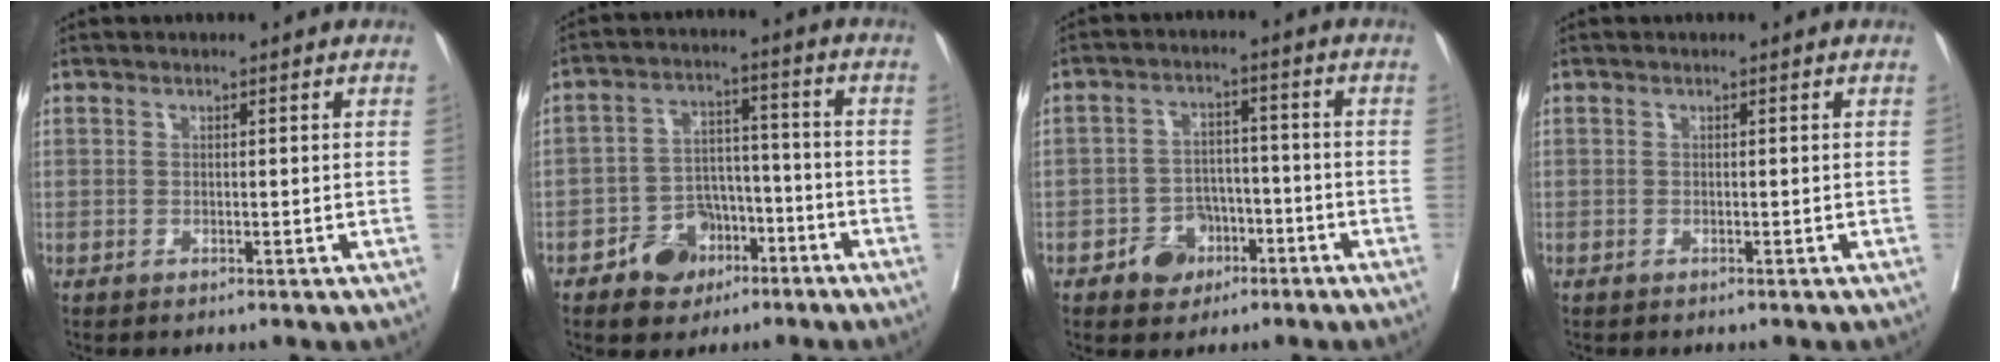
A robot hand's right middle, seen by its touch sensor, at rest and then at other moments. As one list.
[{"total": 7.8, "force": [-4.5, 5.7, 2.8], "torque": [-0.046, 0.019, -0.069]}, {"total": 5.6, "force": [-3.0, 4.3, 1.9], "torque": [-0.028, 0.014, -0.042]}, {"total": 0.0}]